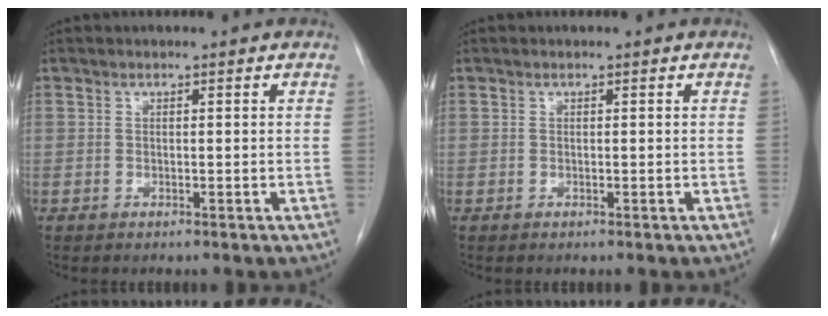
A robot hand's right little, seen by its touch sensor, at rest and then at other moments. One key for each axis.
{"total": 0.0}